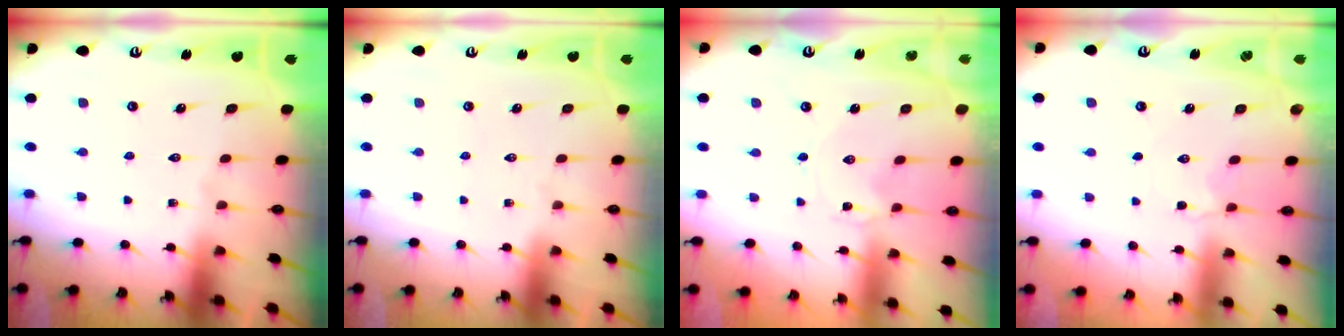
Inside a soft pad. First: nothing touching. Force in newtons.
{"total": 0.0}
{"total": 0.0}
{"total": 1.9, "press": 1.9, "slide": 0.2}